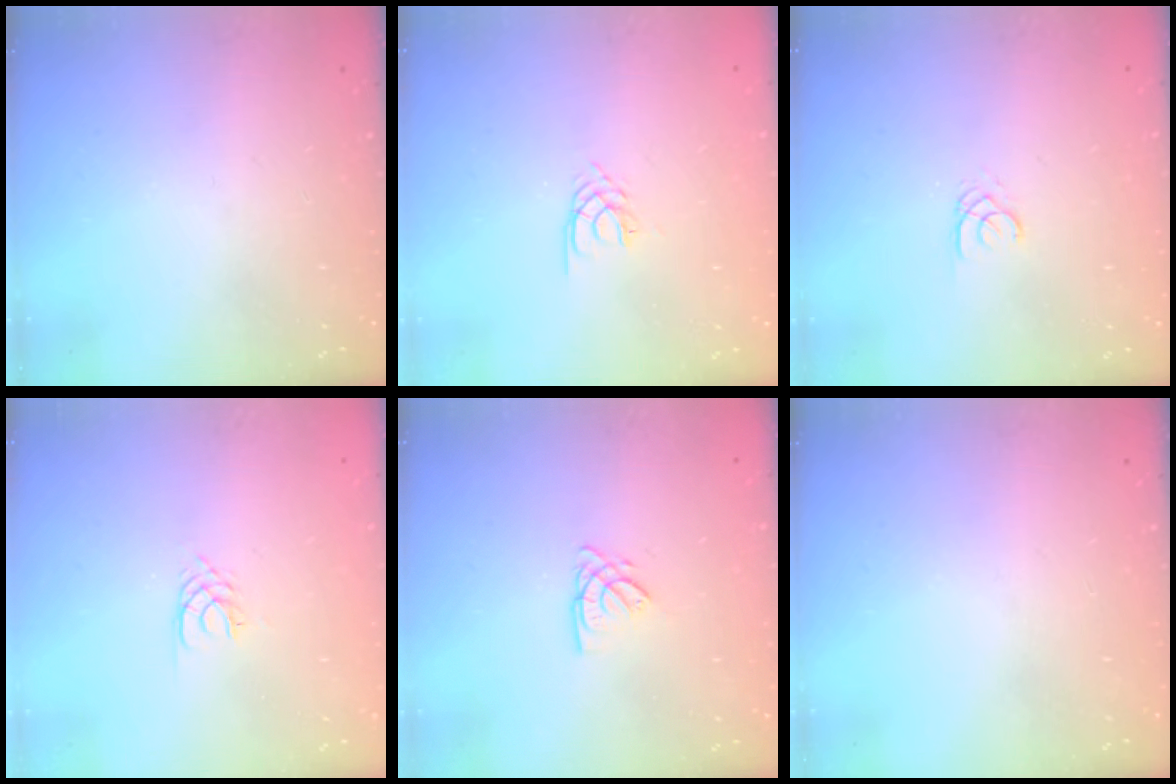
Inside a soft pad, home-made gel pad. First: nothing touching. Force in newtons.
{"total": 1.9, "press": 1.9, "slide": 0.2}
{"total": 1.7, "press": 1.7, "slide": 0.2}
{"total": 1.7, "press": 1.7, "slide": 0.2}
{"total": 2.7, "press": 2.7, "slide": 0.3}
{"total": 0.0}